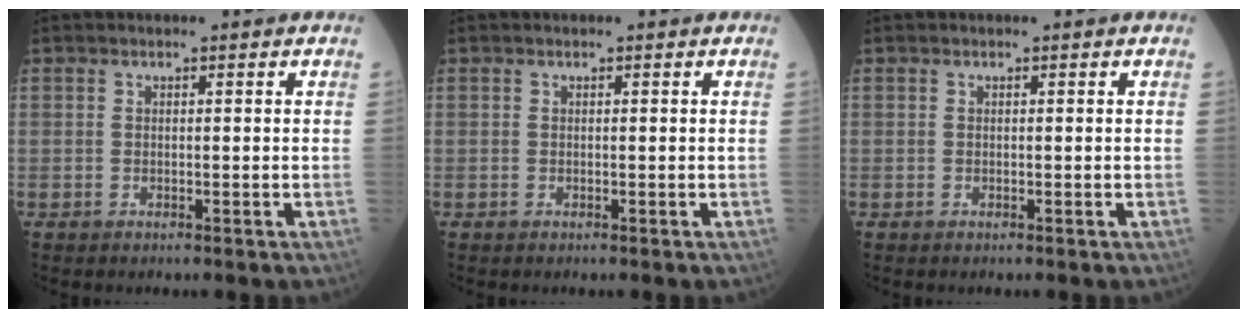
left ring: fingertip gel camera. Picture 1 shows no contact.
{"total": 0.0}
{"total": 0.0}